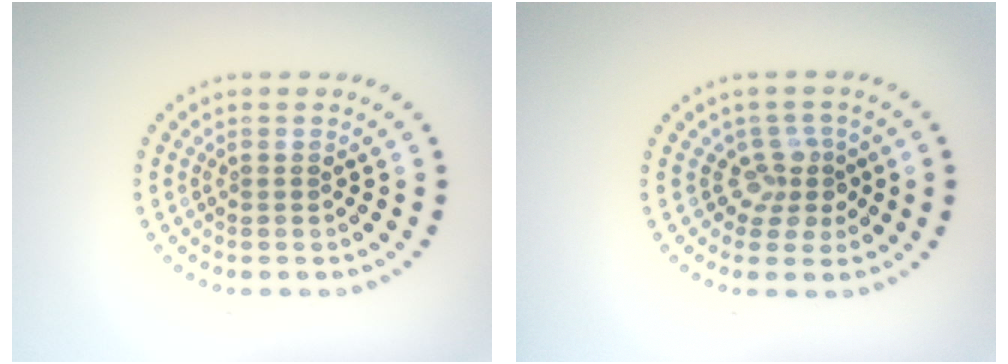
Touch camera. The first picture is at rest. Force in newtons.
{"total": 2.6, "press": 1.9, "slide": 1.9}